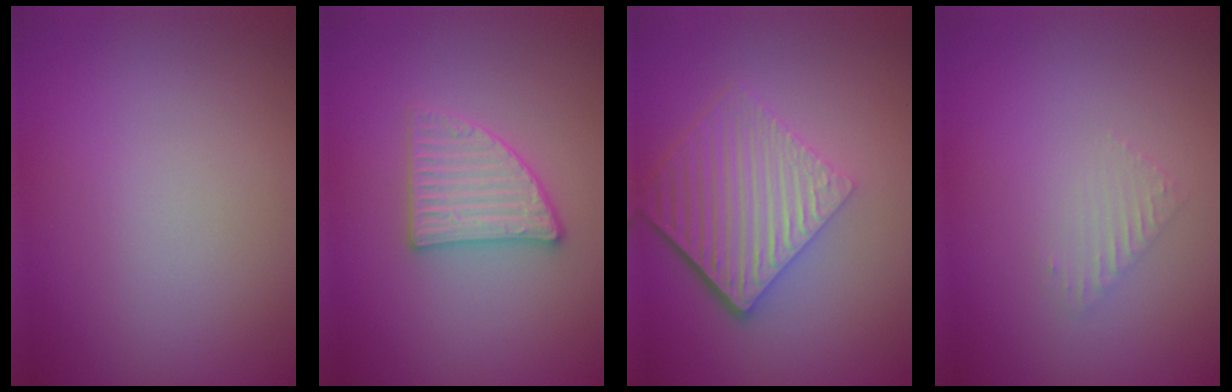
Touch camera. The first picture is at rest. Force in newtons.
{"total": 3.0, "press": 3.0, "slide": 0.6}
{"total": 6.5, "press": 4.4, "slide": 4.8}
{"total": 0.9, "press": 0.9, "slide": 0.2}